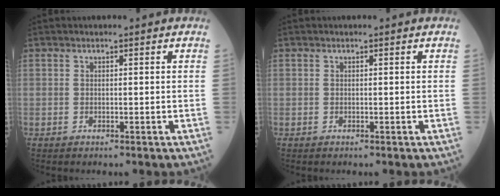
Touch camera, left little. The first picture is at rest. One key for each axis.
{"total": 0.0}